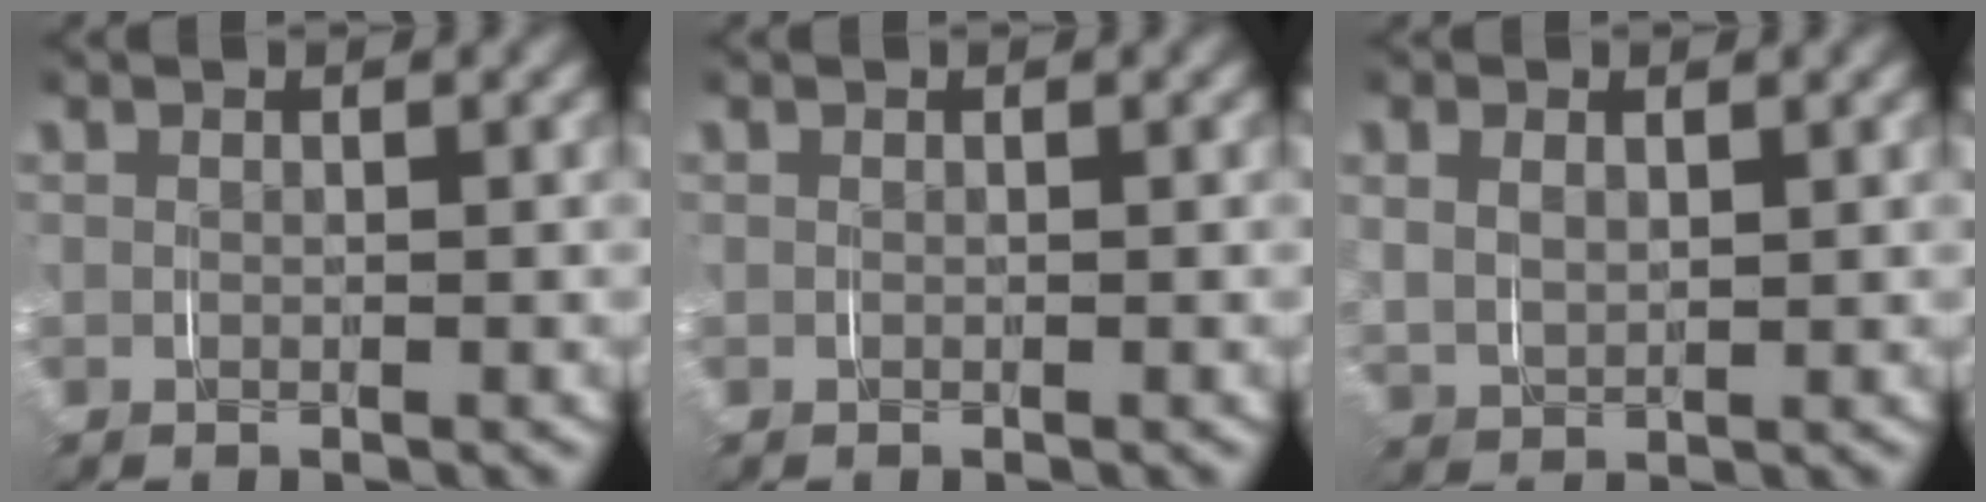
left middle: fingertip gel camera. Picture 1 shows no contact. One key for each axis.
{"total": 0.0}
{"total": 2.6, "fx": 1.2, "fy": 1.8, "fz": 1.5, "tx": -0.045, "ty": -0.005, "tz": 0.030}